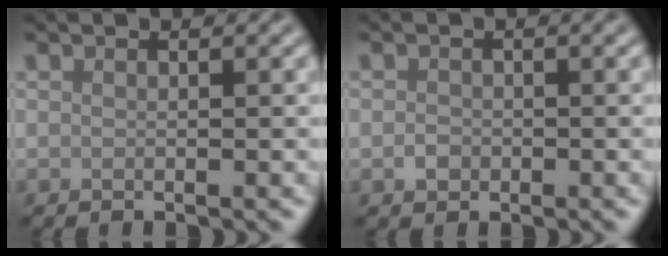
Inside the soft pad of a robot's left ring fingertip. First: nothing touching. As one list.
[{"total": 1.1, "force": [-0.4, 0.9, 0.4], "torque": [-0.005, -0.002, -0.009]}]